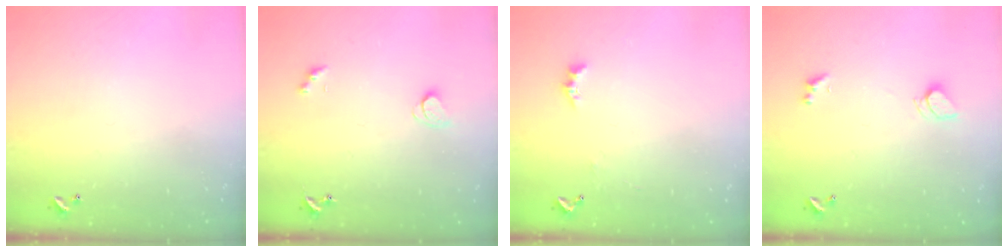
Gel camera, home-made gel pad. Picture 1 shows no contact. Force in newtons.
{"total": 2.1, "press": 2.1, "slide": 0.4}
{"total": 2.0, "press": 1.9, "slide": 0.6}
{"total": 2.5, "press": 2.4, "slide": 0.6}